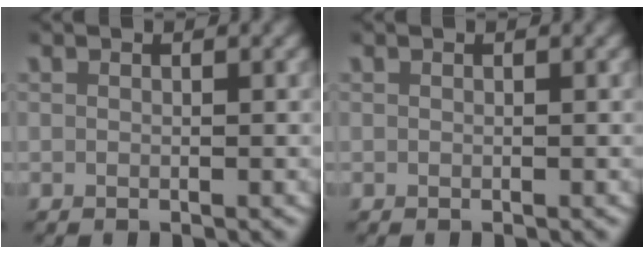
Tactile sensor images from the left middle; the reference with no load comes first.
{"total": 0.0}